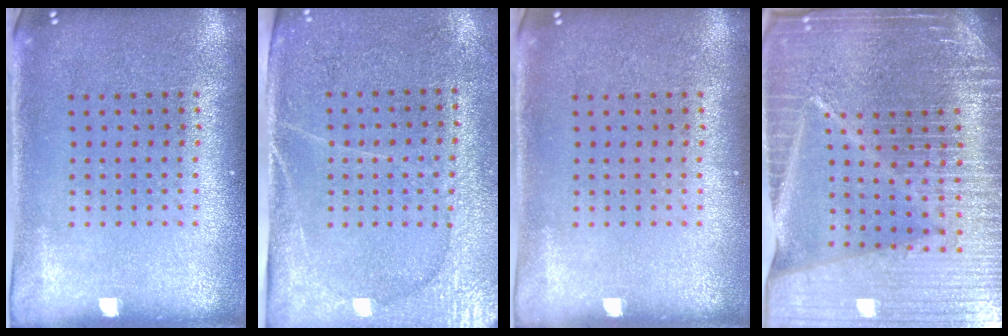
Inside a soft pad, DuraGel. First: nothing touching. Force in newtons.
{"total": 2.9, "press": 2.7, "slide": 1.2}
{"total": 0.0}
{"total": 7.3, "press": 6.2, "slide": 3.9}